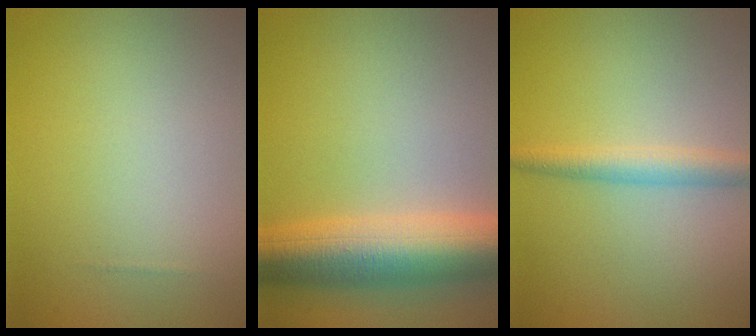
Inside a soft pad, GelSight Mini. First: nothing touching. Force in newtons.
{"total": 9.2, "press": 9.2, "slide": 0.1}
{"total": 2.5, "press": 2.5, "slide": 0.1}